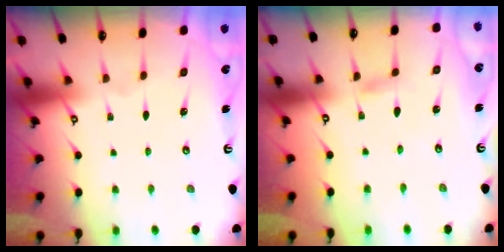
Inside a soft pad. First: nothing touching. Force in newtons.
{"total": 1.9, "press": 1.9, "slide": 0.2}